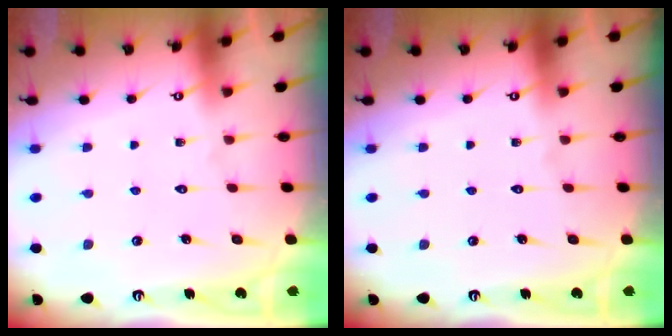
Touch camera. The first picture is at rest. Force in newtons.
{"total": 0.0}